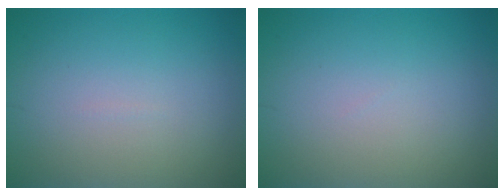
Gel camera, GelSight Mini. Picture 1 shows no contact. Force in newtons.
{"total": 0.0}